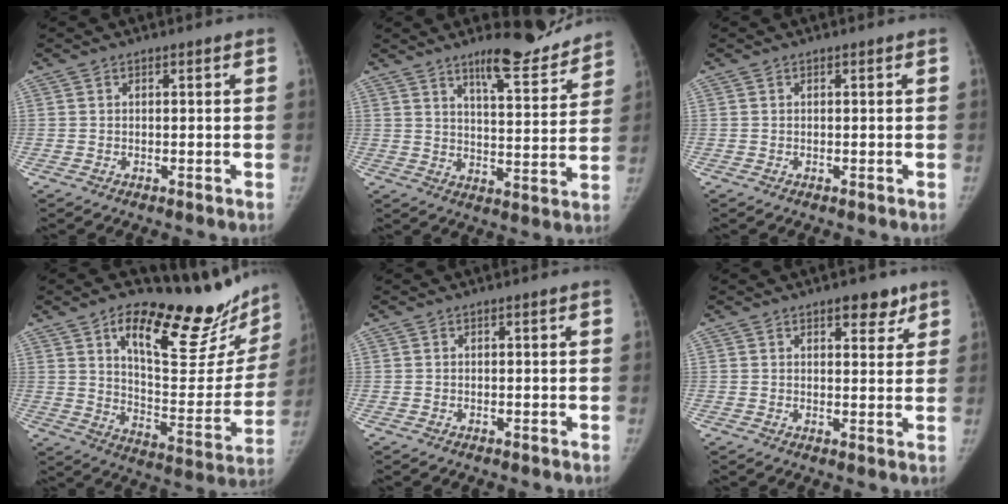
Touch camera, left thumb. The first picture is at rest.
{"total": 11.6, "force": [9.8, 2.4, 5.9], "torque": [-0.057, -0.068, 0.149]}
{"total": 0.0}
{"total": 26.0, "force": [17.8, 9.1, 16.6], "torque": [-0.185, -0.095, 0.265]}
{"total": 0.0}
{"total": 5.0, "force": [3.2, 2.5, 2.9], "torque": [-0.011, -0.017, 0.042]}